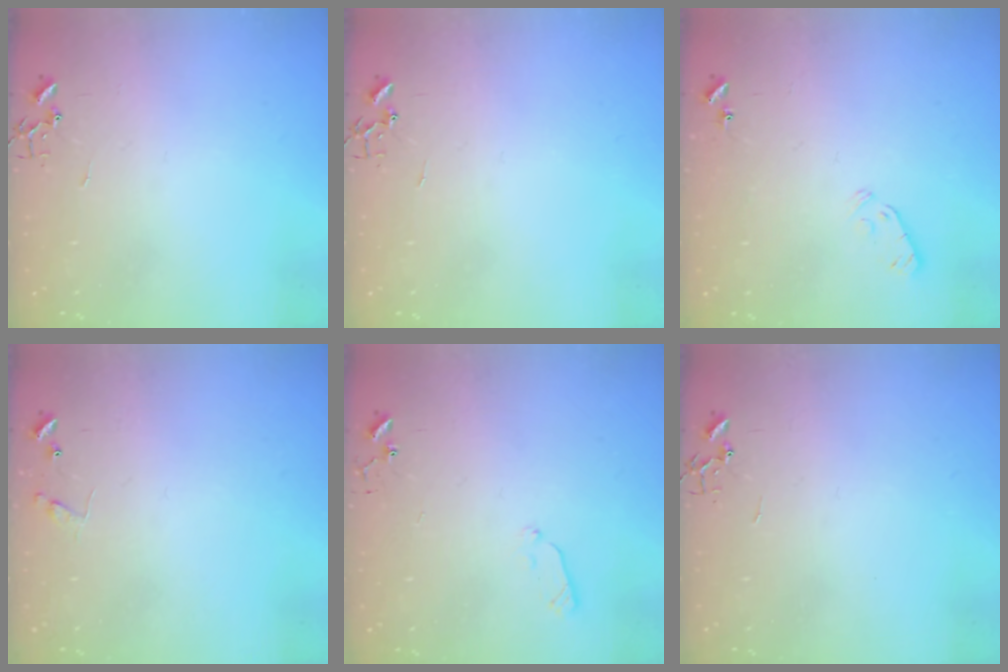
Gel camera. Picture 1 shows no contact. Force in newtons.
{"total": 0.0}
{"total": 3.9, "press": 3.8, "slide": 0.7}
{"total": 7.7, "press": 7.7, "slide": 0.3}
{"total": 5.6, "press": 5.6, "slide": 0.8}
{"total": 0.0}